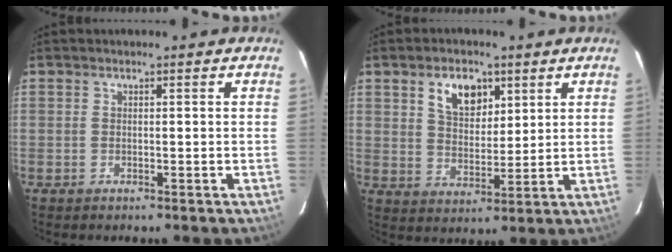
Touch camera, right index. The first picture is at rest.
{"total": 8.0, "force": [4.0, 4.8, 5.0], "torque": [-0.084, 0.009, 0.074]}